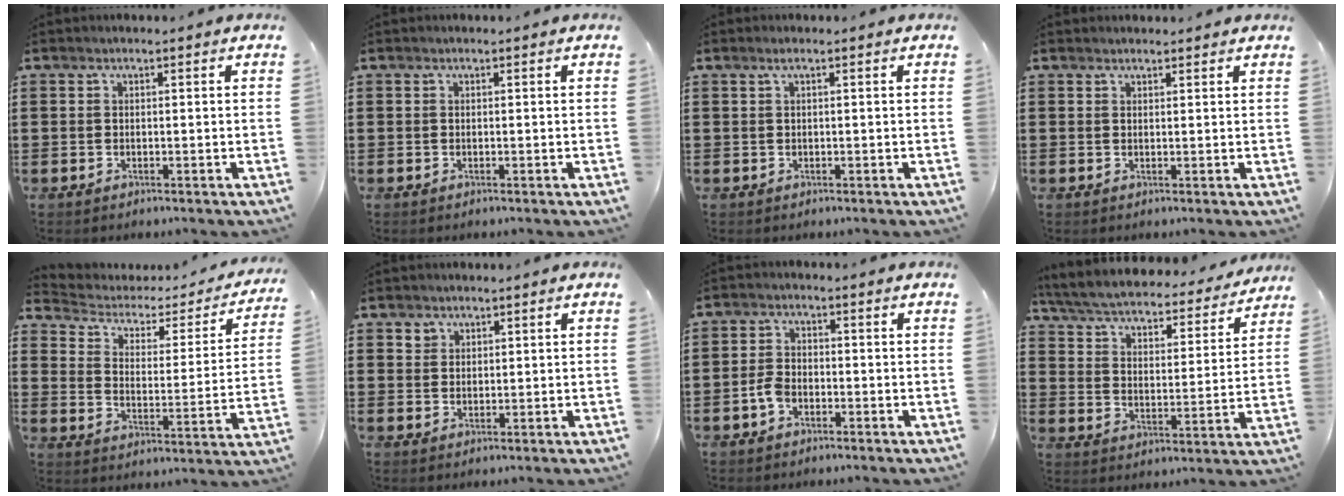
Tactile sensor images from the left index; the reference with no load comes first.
{"total": 0.0}
{"total": 0.9, "force": [0.2, 0.0, 0.9], "torque": [-0.013, -0.001, 0.003]}
{"total": 1.0, "force": [1.0, 0.2, 0.1], "torque": [-0.003, 0.000, 0.020]}
{"total": 3.0, "force": [1.8, 1.9, 1.5], "torque": [-0.045, -0.015, 0.022]}
{"total": 1.6, "force": [1.3, 1.0, 0.0], "torque": [-0.004, 0.002, 0.026]}
{"total": 3.0, "force": [-1.2, 1.8, 2.0], "torque": [-0.060, -0.004, -0.029]}
{"total": 4.5, "force": [4.2, 0.3, 1.6], "torque": [-0.053, -0.032, 0.065]}